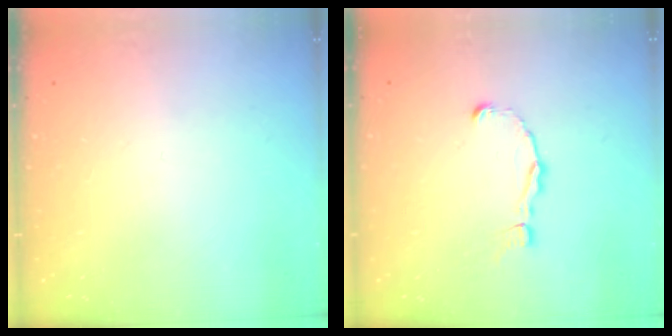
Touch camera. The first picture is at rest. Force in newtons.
{"total": 2.4, "press": 2.4, "slide": 0.2}